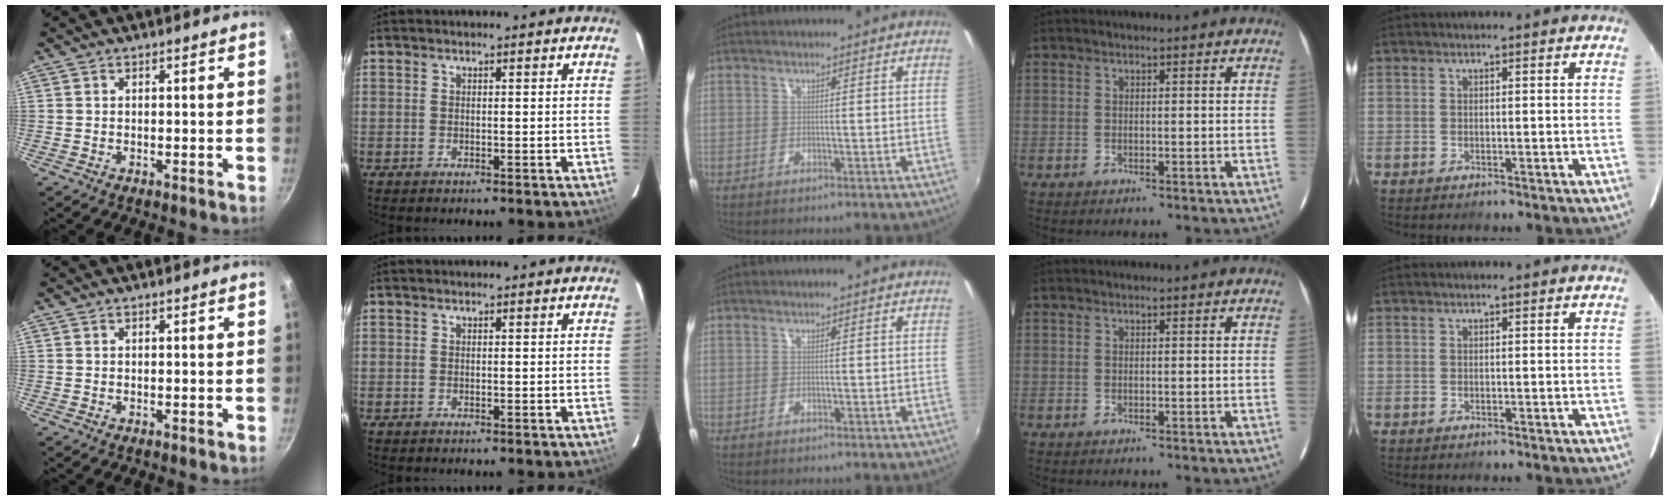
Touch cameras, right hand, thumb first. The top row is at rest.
{}